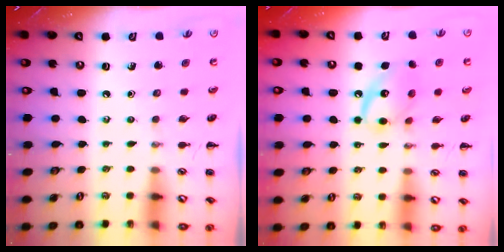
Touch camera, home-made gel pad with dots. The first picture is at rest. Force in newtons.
{"total": 11.2, "press": 11.2, "slide": 0.4}